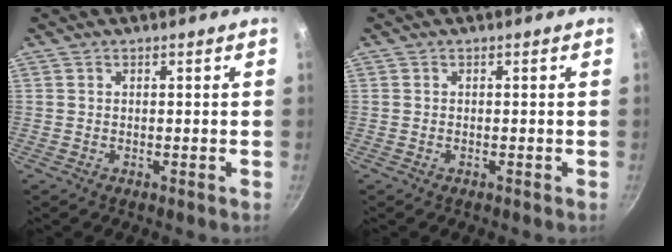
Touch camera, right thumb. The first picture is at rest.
{"total": 0.0}